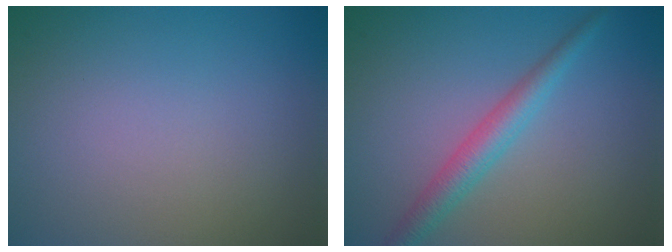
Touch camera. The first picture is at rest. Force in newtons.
{"total": 2.9, "press": 2.9, "slide": 0.0}